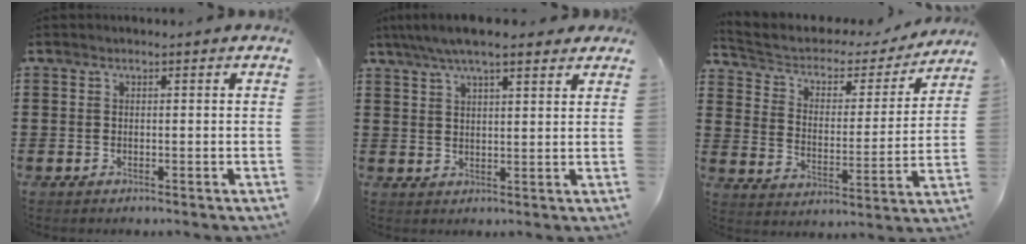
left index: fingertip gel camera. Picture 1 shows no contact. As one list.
[{"total": 6.3, "force": [4.9, 1.3, 3.8], "torque": [-0.085, -0.002, 0.087]}, {"total": 3.6, "force": [2.4, 2.2, 1.4], "torque": [-0.046, -0.019, 0.031]}]